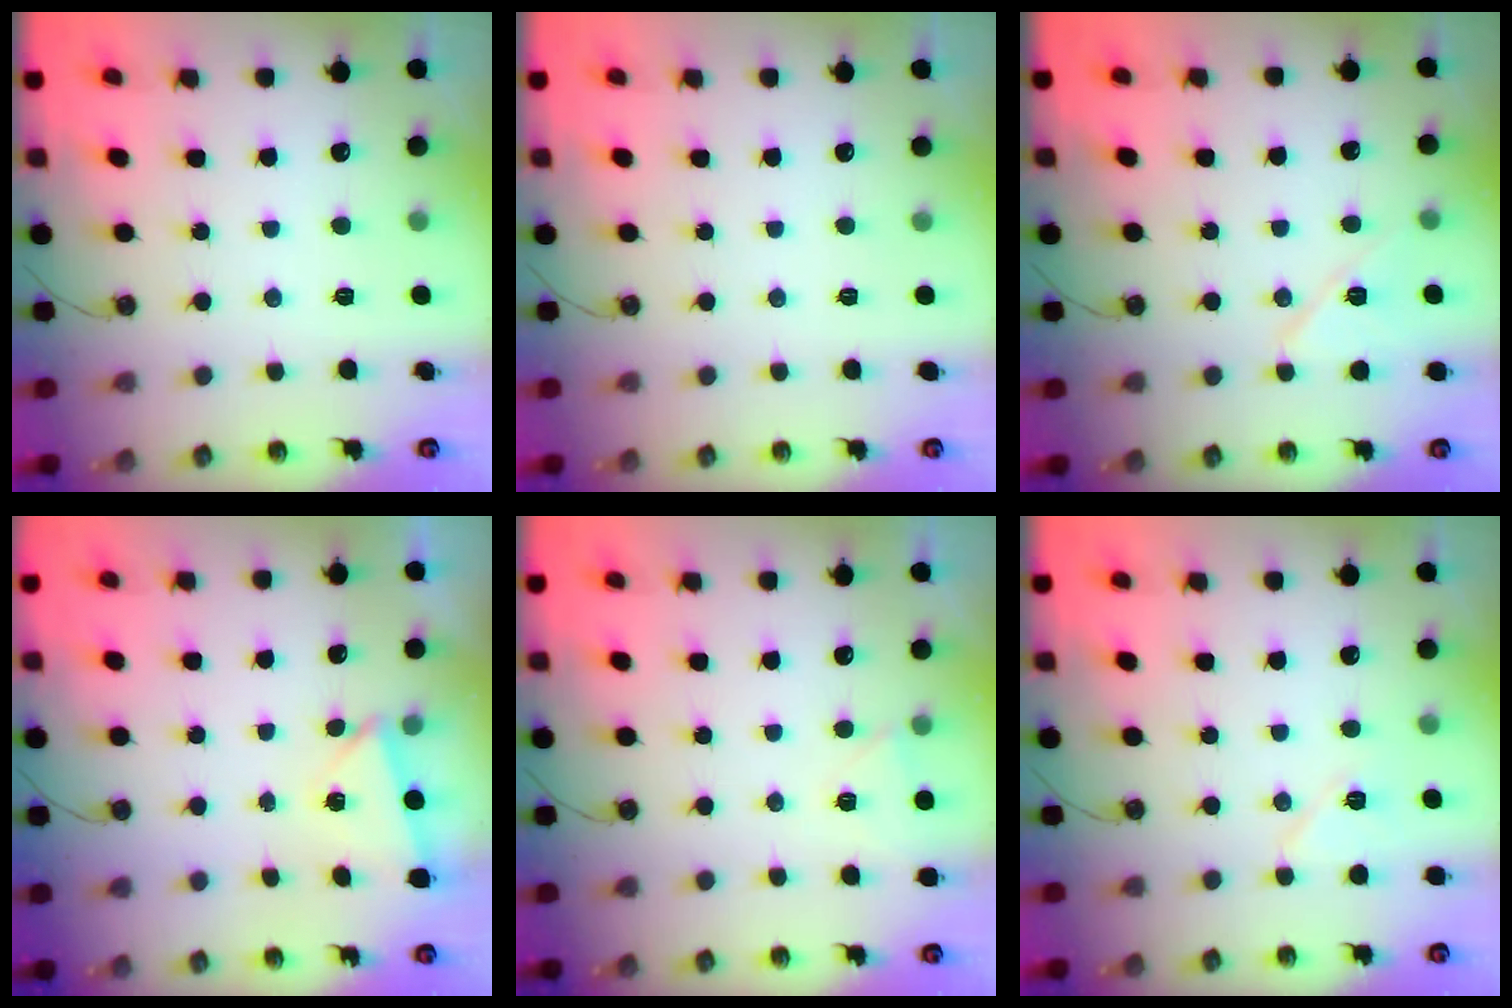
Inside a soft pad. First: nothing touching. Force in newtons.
{"total": 1.5, "press": 0.5, "slide": 1.4}
{"total": 8.6, "press": 8.5, "slide": 0.9}
{"total": 2.7, "press": 2.1, "slide": 1.8}
{"total": 3.9, "press": 3.6, "slide": 1.6}
{"total": 6.0, "press": 6.0, "slide": 0.2}